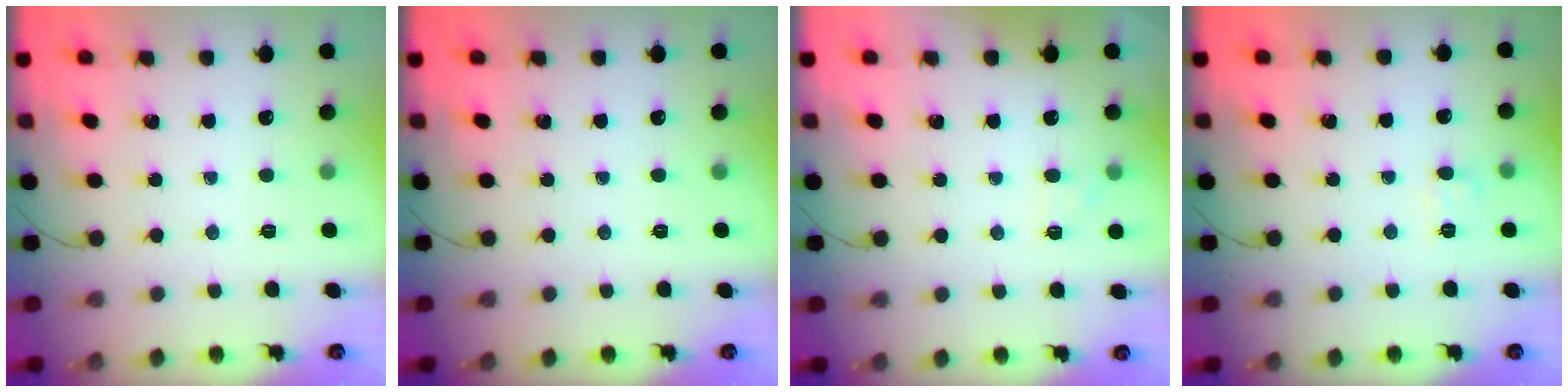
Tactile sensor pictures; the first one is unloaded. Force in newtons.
{"total": 0.0}
{"total": 4.7, "press": 4.4, "slide": 1.5}
{"total": 5.4, "press": 5.3, "slide": 1.4}